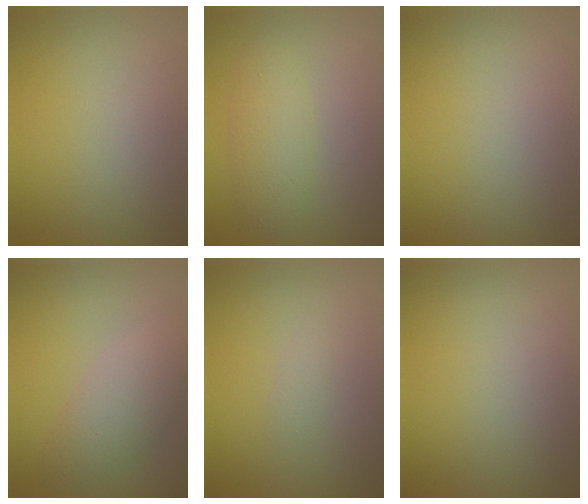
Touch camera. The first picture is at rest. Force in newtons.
{"total": 2.7, "press": 2.7, "slide": 0.0}
{"total": 0.0}
{"total": 3.8, "press": 3.8, "slide": 0.3}
{"total": 0.6, "press": 0.6, "slide": 0.0}
{"total": 0.0}